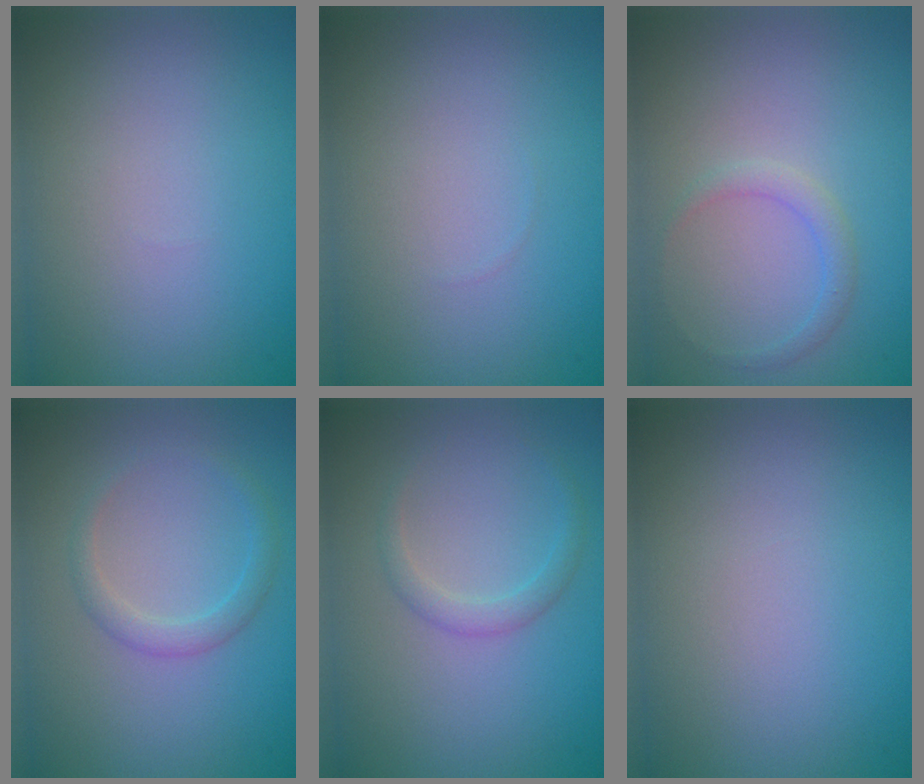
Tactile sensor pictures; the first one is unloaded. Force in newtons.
{"total": 0.0}
{"total": 1.4, "press": 1.4, "slide": 0.1}
{"total": 1.8, "press": 1.7, "slide": 0.1}
{"total": 1.5, "press": 1.5, "slide": 0.0}
{"total": 0.0}